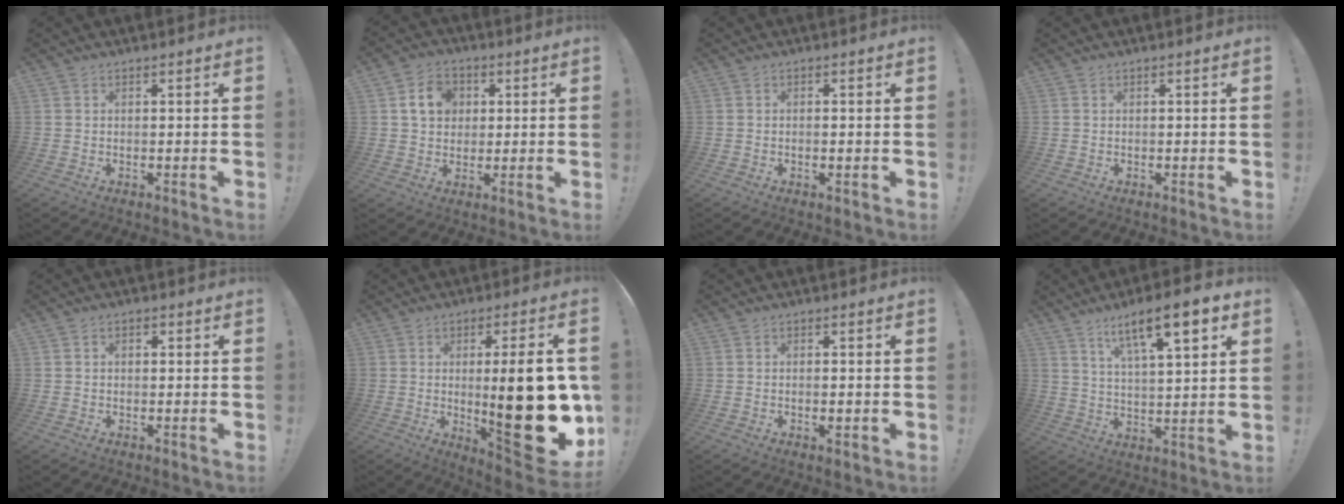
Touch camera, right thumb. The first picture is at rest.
{"total": 8.9, "force": [2.7, 7.4, 4.1], "torque": [-0.062, 0.004, 0.054]}
{"total": 1.0, "force": [-0.4, -0.1, 0.9], "torque": [-0.008, -0.005, -0.009]}
{"total": 0.0}
{"total": 1.1, "force": [-0.1, 0.8, 0.7], "torque": [-0.005, 0.001, -0.004]}
{"total": 25.2, "force": [-1.7, 6.9, 24.2], "torque": [-0.349, -0.021, -0.020]}
{"total": 1.7, "force": [-0.6, 0.4, 1.5], "torque": [-0.017, -0.002, -0.011]}
{"total": 13.9, "force": [7.8, 3.0, 11.1], "torque": [-0.168, -0.036, 0.117]}